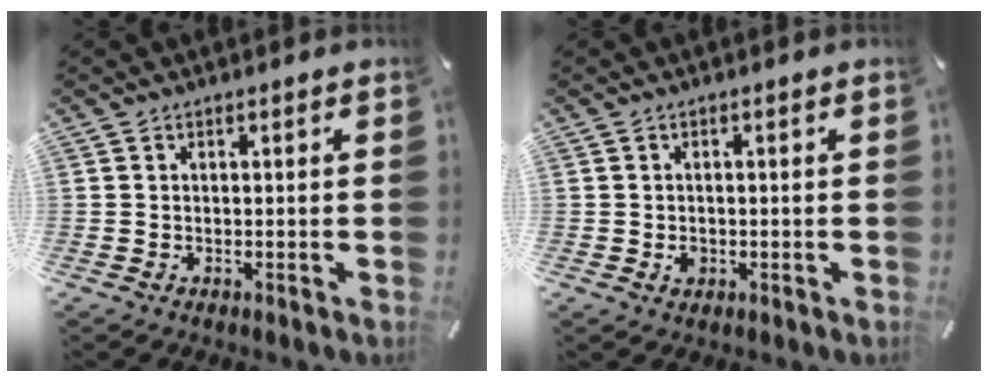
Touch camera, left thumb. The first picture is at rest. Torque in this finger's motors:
{"motor_torque": [0.19, 0.77, 0.08, 0.15, 0.02]}